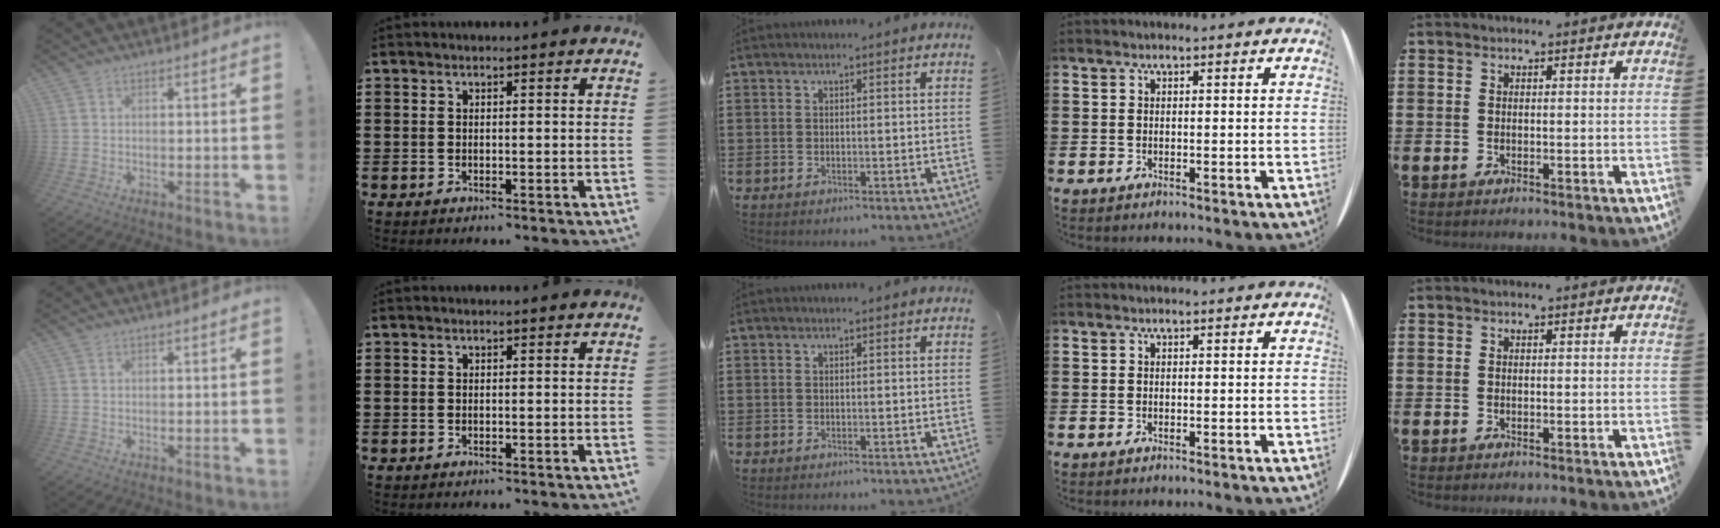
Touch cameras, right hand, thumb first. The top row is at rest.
{}